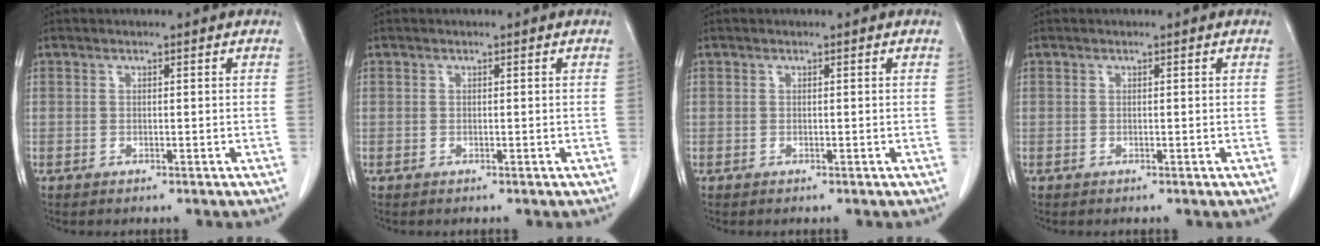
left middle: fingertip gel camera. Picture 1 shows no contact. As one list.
[{"total": 0.0}, {"total": 0.0}, {"total": 0.0}]